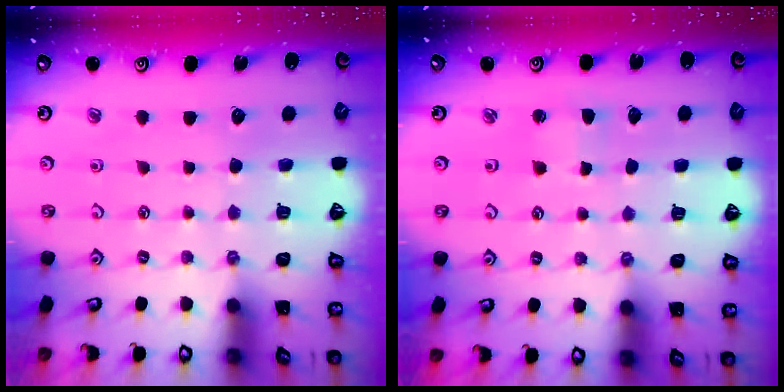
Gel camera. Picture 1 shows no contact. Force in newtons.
{"total": 2.7, "press": 2.7, "slide": 0.2}